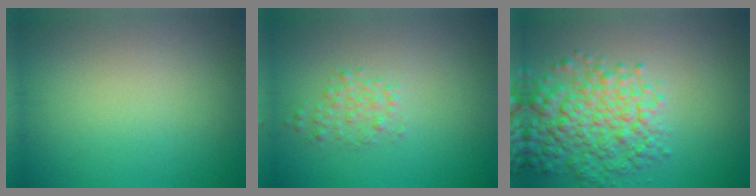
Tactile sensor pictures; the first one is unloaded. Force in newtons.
{"total": 1.6, "press": 1.6, "slide": 0.0}
{"total": 6.2, "press": 6.2, "slide": 0.3}